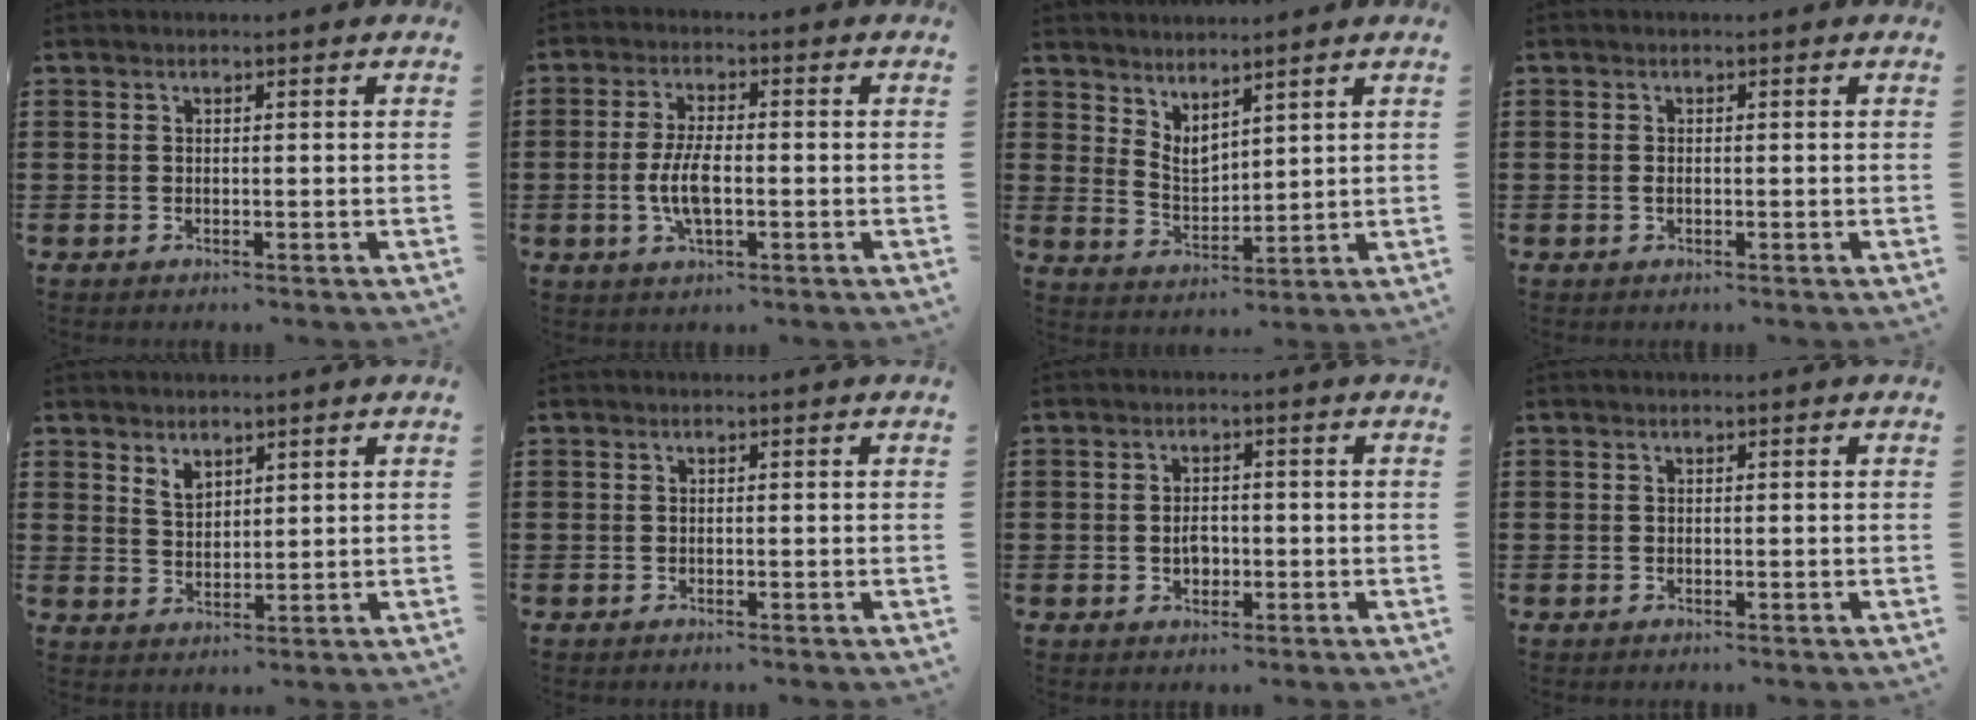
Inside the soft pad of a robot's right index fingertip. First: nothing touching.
{"total": 6.0, "force": [-1.0, 2.0, 5.6], "torque": [-0.126, -0.006, -0.024]}
{"total": 3.8, "force": [3.4, 1.3, 1.0], "torque": [-0.032, -0.010, 0.064]}
{"total": 0.5, "force": [-0.1, 0.0, 0.5], "torque": [-0.013, -0.006, 0.000]}
{"total": 2.7, "force": [2.1, 1.4, 0.9], "torque": [-0.022, 0.003, 0.041]}
{"total": 0.0}
{"total": 2.4, "force": [-0.4, 1.6, 1.7], "torque": [-0.028, -0.002, -0.010]}
{"total": 0.0}